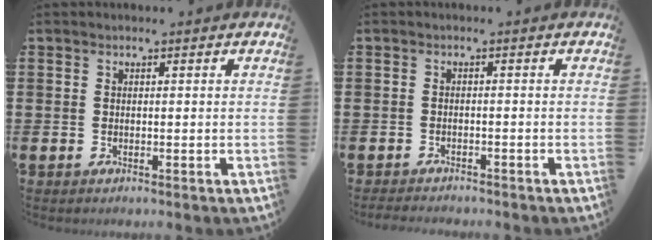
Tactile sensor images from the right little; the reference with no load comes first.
{"total": 0.7, "force": [-0.6, 0.0, -0.2], "torque": [0.000, 0.004, -0.014]}